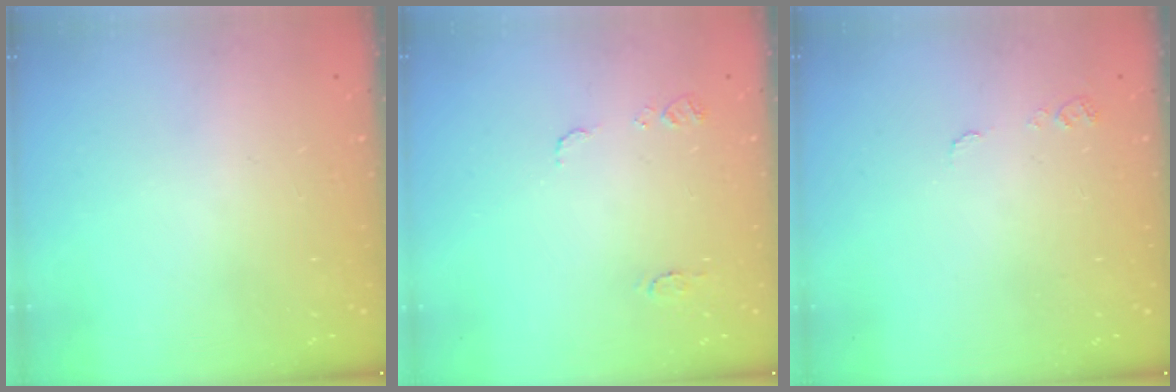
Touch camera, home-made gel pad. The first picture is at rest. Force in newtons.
{"total": 7.1, "press": 7.0, "slide": 0.7}
{"total": 5.3, "press": 5.2, "slide": 0.5}